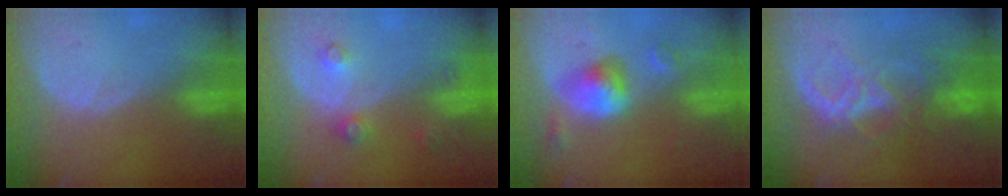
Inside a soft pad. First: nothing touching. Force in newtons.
{"total": 3.6, "press": 3.3, "slide": 1.5}
{"total": 5.8, "press": 5.3, "slide": 2.1}
{"total": 8.4, "press": 7.6, "slide": 3.7}